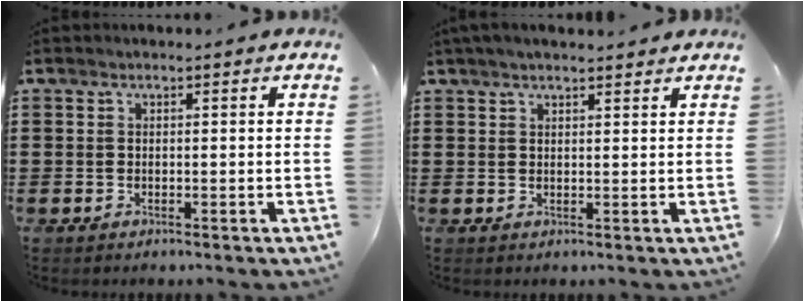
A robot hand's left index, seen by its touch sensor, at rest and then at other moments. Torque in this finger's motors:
{"motor_torque": [2.13, 0.00, 0.45, 0.07]}